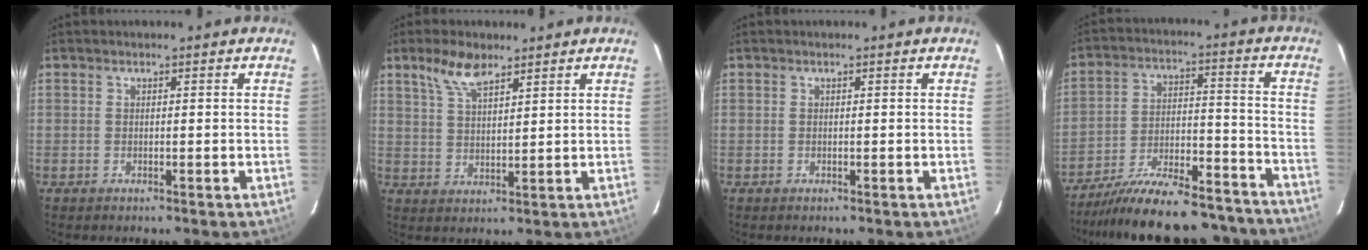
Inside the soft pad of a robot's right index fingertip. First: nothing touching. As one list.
[{"total": 6.3, "force": [4.4, 2.4, 3.7], "torque": [-0.070, 0.010, 0.088]}, {"total": 0.0}, {"total": 25.2, "force": [-22.3, 6.9, 9.7], "torque": [-0.171, 0.006, -0.301]}]